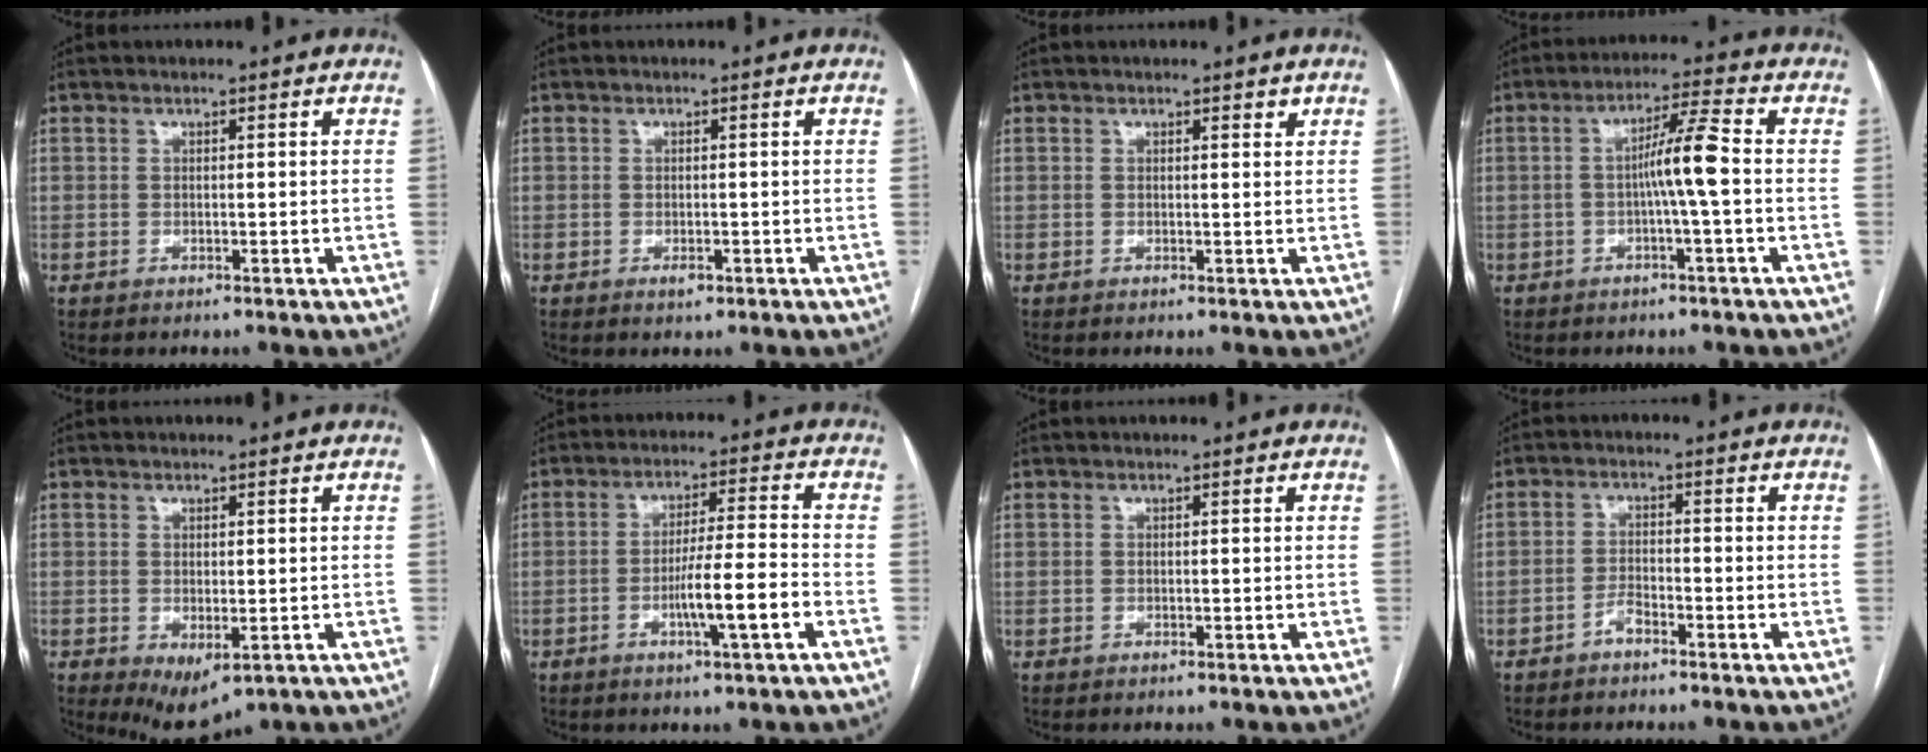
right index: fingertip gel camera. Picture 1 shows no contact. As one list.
[{"total": 1.1, "force": [-0.5, 0.6, 0.8], "torque": [-0.012, 0.000, -0.003]}, {"total": 0.8, "force": [0.6, 0.3, 0.5], "torque": [-0.008, -0.002, 0.006]}, {"total": 6.7, "force": [-0.7, -0.5, 6.6], "torque": [-0.116, 0.014, -0.013]}, {"total": 4.9, "force": [-1.7, 2.3, 3.9], "torque": [-0.056, -0.014, -0.007]}, {"total": 8.2, "force": [-3.0, -0.1, 7.6], "torque": [-0.129, 0.000, -0.051]}, {"total": 0.0}, {"total": 2.2, "force": [-1.7, 0.6, 1.2], "torque": [-0.022, 0.004, -0.031]}]